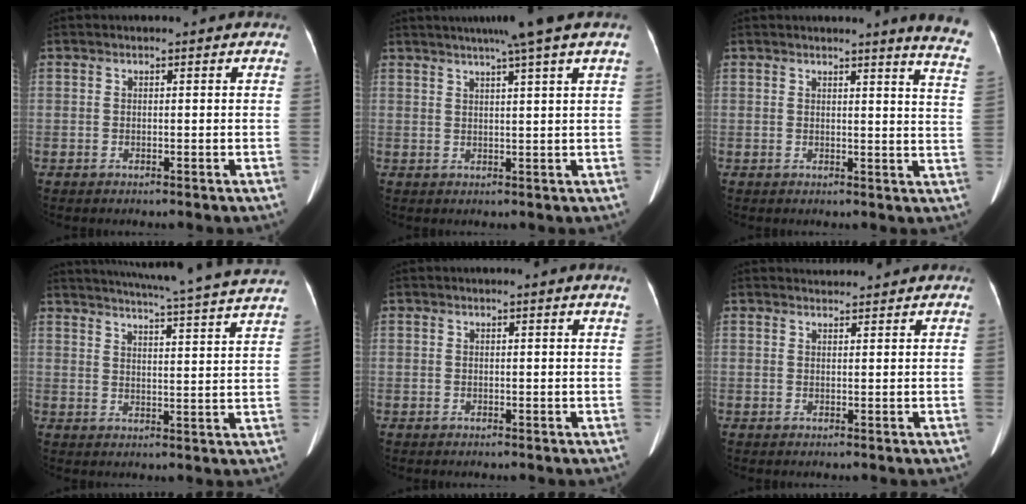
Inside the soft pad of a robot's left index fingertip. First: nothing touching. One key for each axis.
{"total": 7.5, "fx": 5.5, "fy": -1.6, "fz": 4.9, "tx": -0.068, "ty": 0.016, "tz": 0.069}
{"total": 8.7, "fx": 7.9, "fy": -1.1, "fz": 3.5, "tx": -0.027, "ty": -0.074, "tz": 0.056}
{"total": 22.5, "fx": 20.8, "fy": -1.1, "fz": 8.5, "tx": -0.138, "ty": -0.042, "tz": 0.255}
{"total": 1.1, "fx": 0.9, "fy": -0.3, "fz": 0.5, "tx": -0.019, "ty": -0.006, "tz": 0.010}
{"total": 2.8, "fx": 2.7, "fy": 0.3, "fz": 0.0, "tx": -0.010, "ty": 0.019, "tz": 0.040}